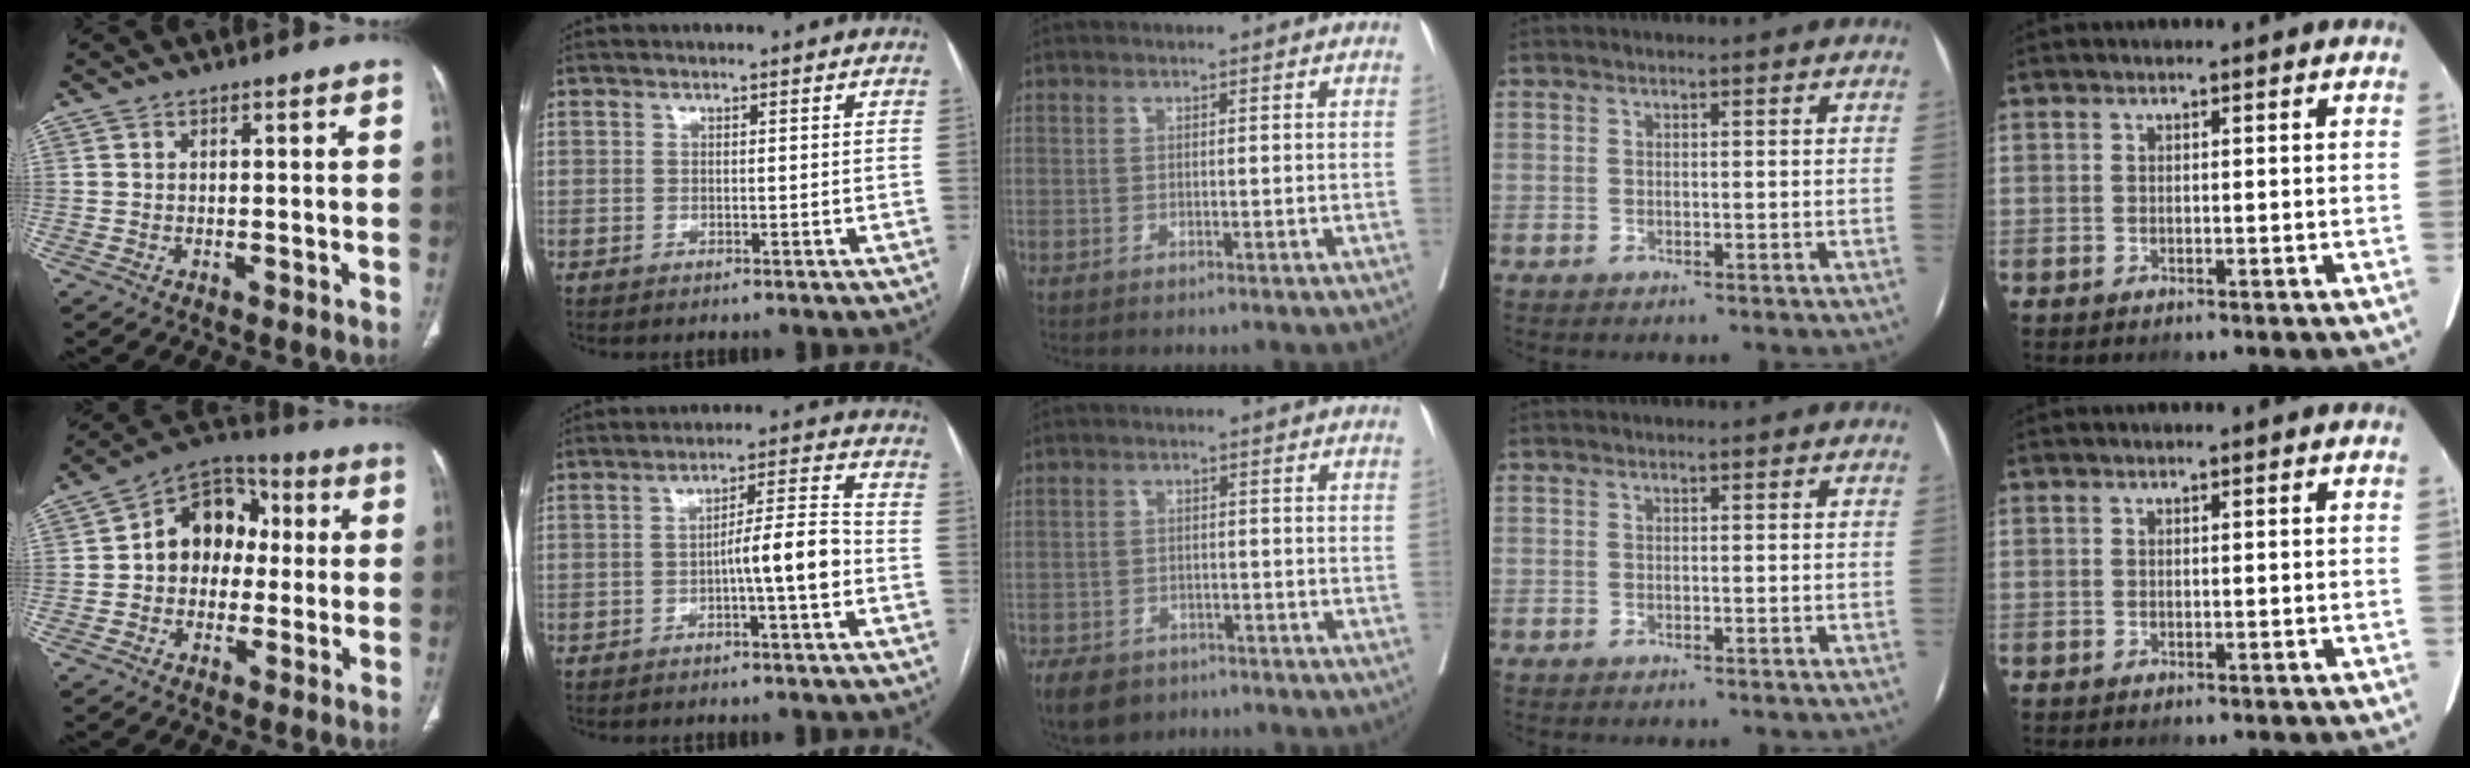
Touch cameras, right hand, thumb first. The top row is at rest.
{"thumb": {"total": 12.7, "force": [0.9, 9.9, 7.9], "torque": [-0.078, 0.034, 0.000]}, "index": {"total": 7.4, "force": [-2.1, 0.1, 7.1], "torque": [-0.109, 0.014, -0.033]}, "middle": {"total": 8.0, "force": [-5.7, 4.8, 3.0], "torque": [-0.060, -0.004, -0.086]}}